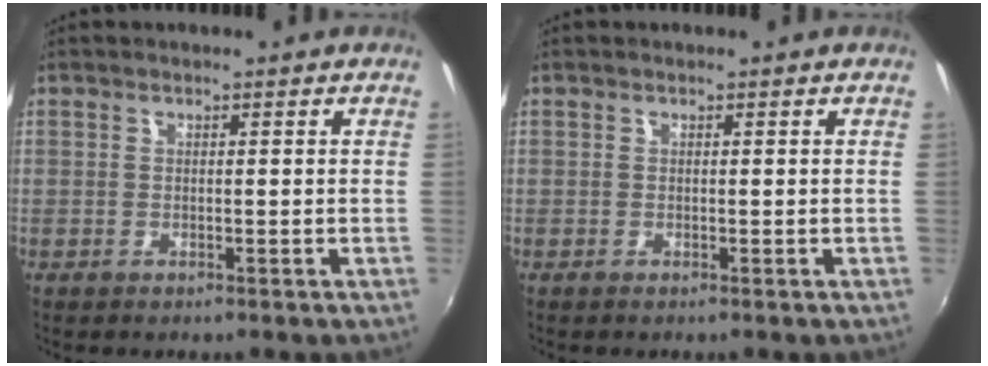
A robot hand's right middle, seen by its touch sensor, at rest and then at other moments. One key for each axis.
{"total": 0.0}